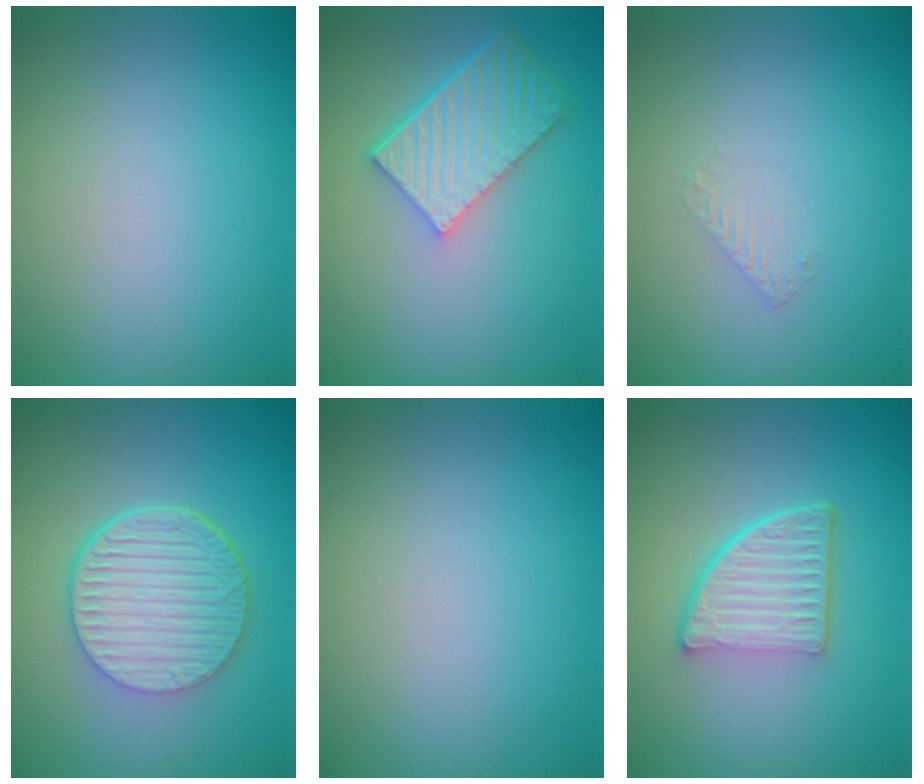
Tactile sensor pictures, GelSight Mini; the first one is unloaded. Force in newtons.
{"total": 5.7, "press": 4.1, "slide": 3.9}
{"total": 0.6, "press": 0.4, "slide": 0.5}
{"total": 7.1, "press": 4.8, "slide": 5.2}
{"total": 0.0}
{"total": 5.5, "press": 3.7, "slide": 4.1}